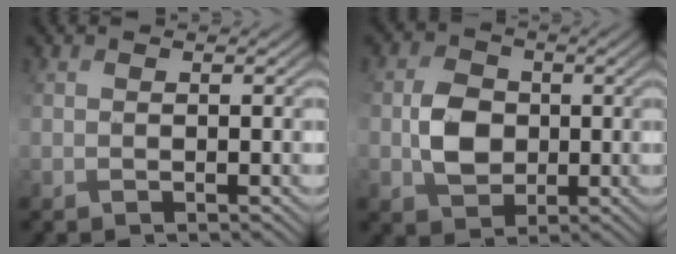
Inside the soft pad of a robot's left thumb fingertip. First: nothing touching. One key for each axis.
{"total": 5.2, "fx": -0.3, "fy": 4.2, "fz": 3.0, "tx": -0.063, "ty": 0.000, "tz": -0.007}